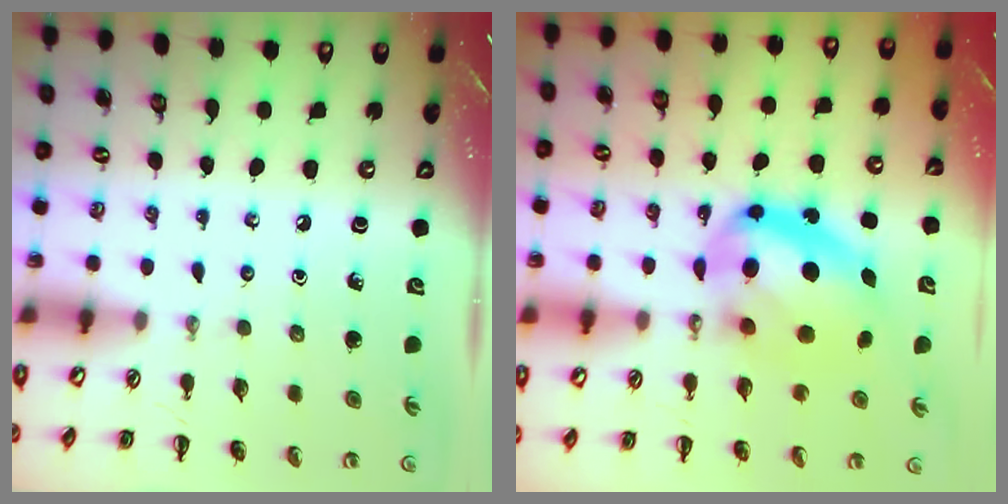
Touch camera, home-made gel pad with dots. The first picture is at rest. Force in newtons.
{"total": 14.5, "press": 14.1, "slide": 3.4}